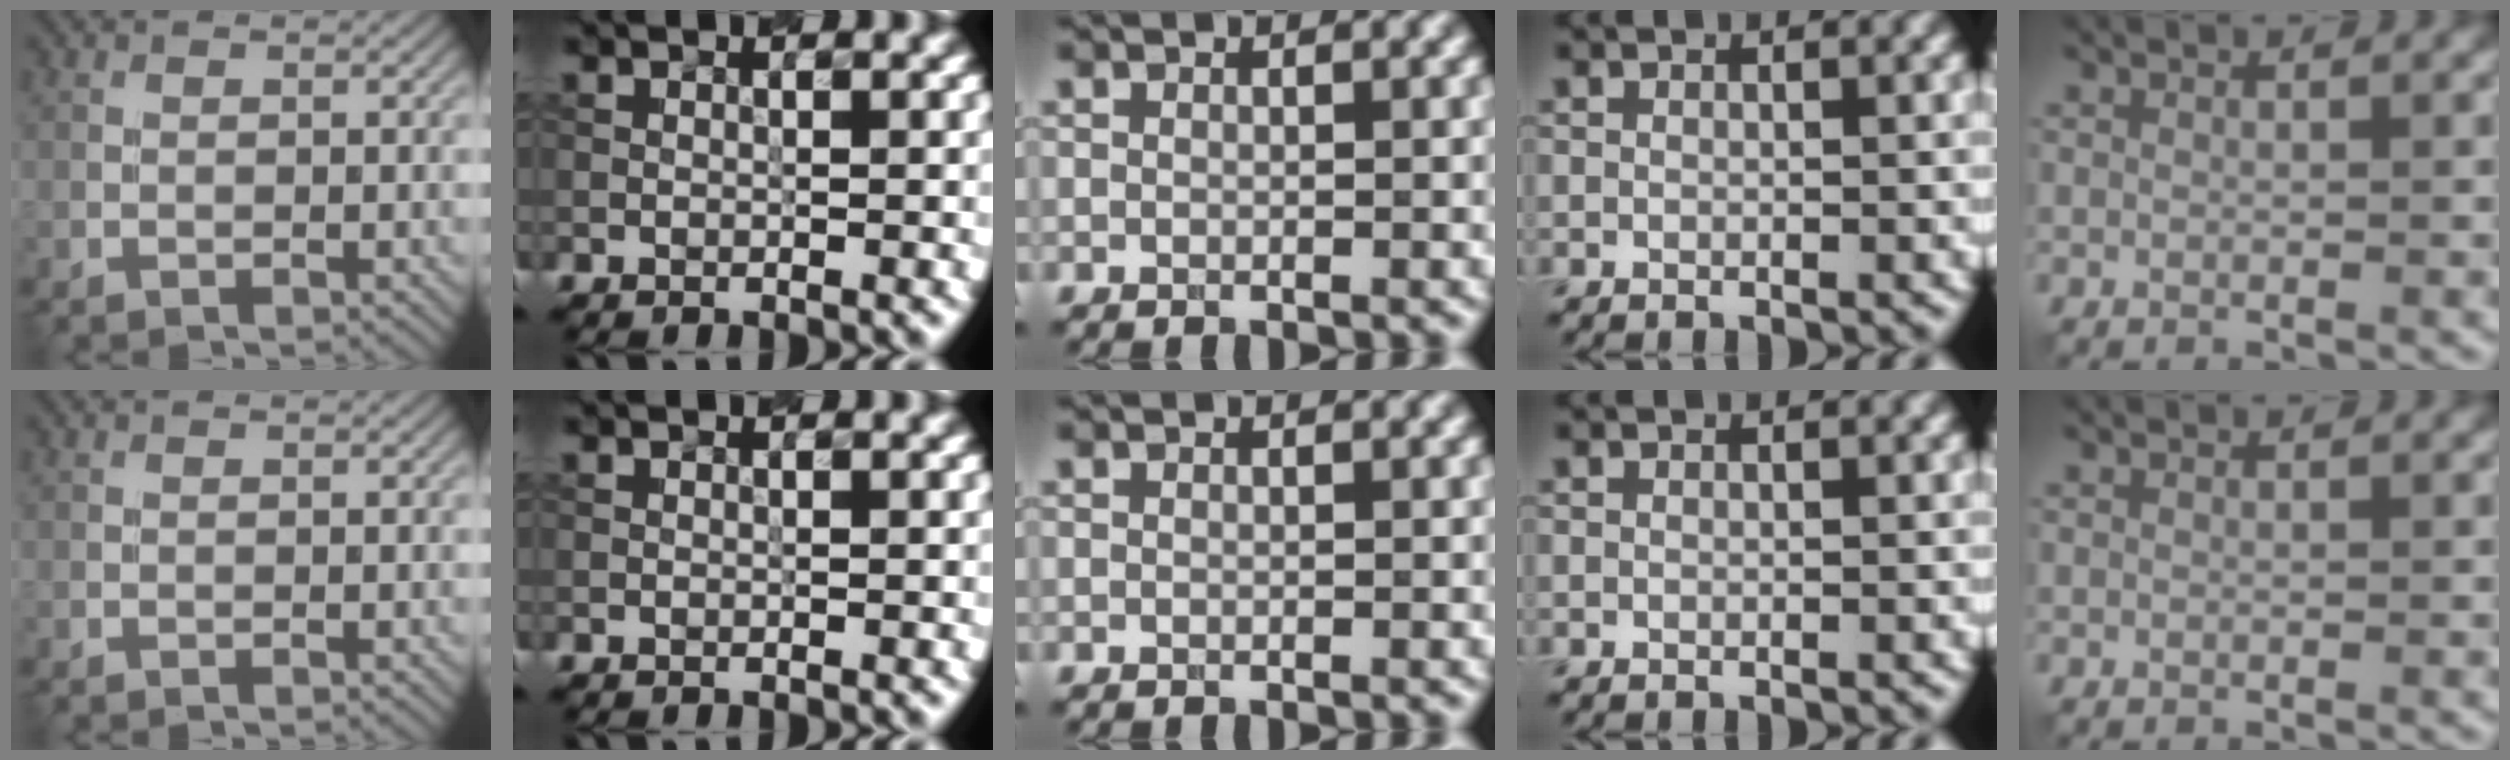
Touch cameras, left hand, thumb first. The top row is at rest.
{}